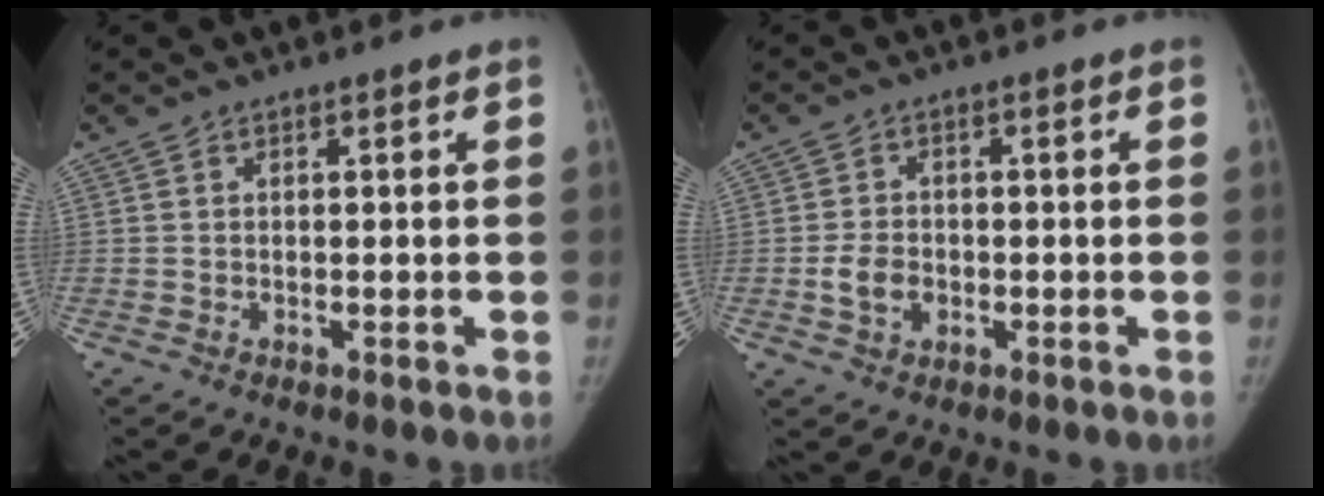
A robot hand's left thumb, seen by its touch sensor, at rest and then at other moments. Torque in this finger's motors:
{"motor_torque": [-0.04, 1.03, 0.57, -0.50, 0.00]}